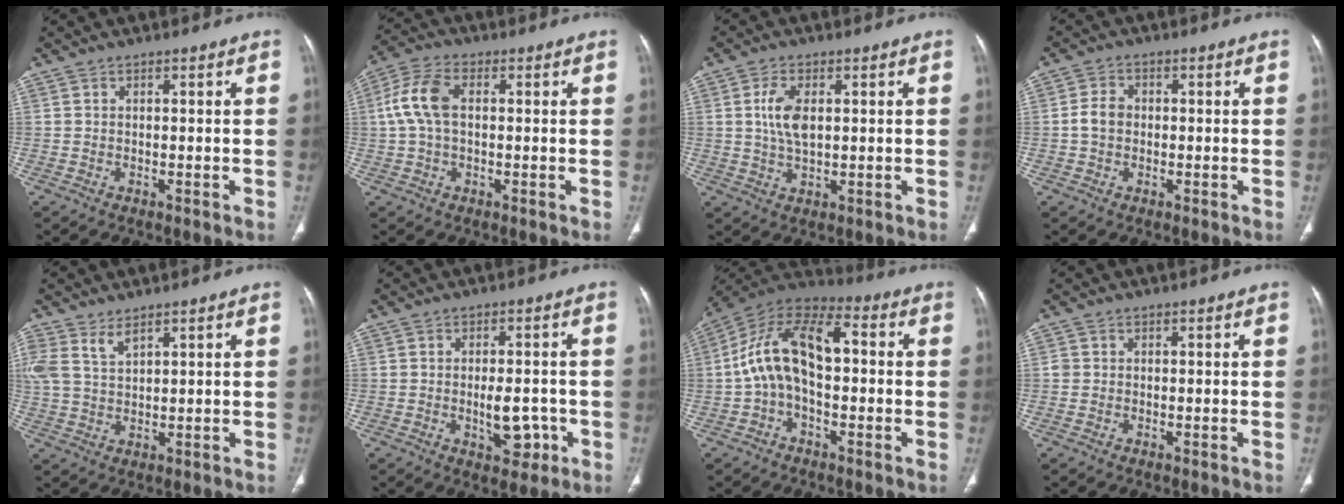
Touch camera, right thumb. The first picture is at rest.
{"total": 8.2, "force": [0.8, 4.8, 6.6], "torque": [-0.148, 0.024, 0.013]}
{"total": 6.0, "force": [1.1, 3.0, 5.0], "torque": [-0.101, -0.004, 0.020]}
{"total": 3.6, "force": [-0.3, 2.8, 2.2], "torque": [-0.038, 0.010, -0.011]}
{"total": 5.8, "force": [3.7, 2.7, 3.6], "torque": [-0.074, -0.006, 0.086]}
{"total": 6.4, "force": [-1.7, 3.4, 5.1], "torque": [-0.059, 0.006, -0.017]}
{"total": 14.8, "force": [-0.2, 8.2, 12.4], "torque": [-0.218, 0.050, -0.015]}
{"total": 0.9, "force": [0.0, 0.8, 0.2], "torque": [0.002, 0.003, -0.001]}